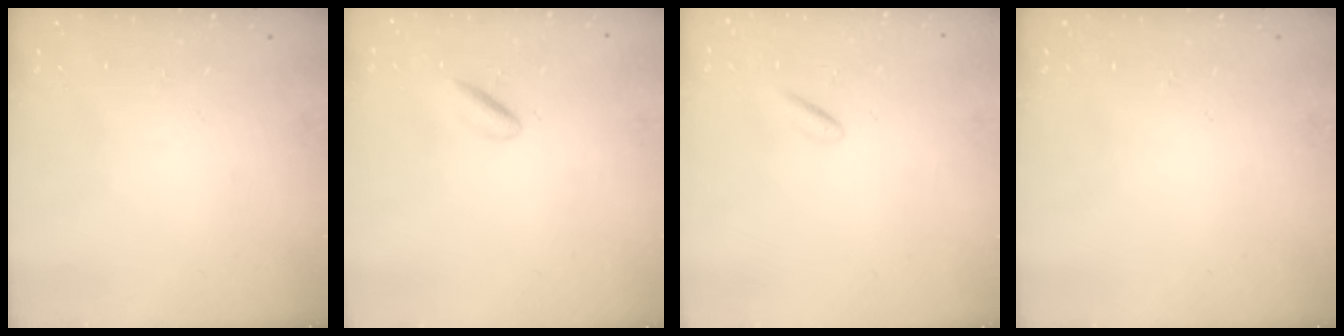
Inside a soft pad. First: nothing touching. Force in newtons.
{"total": 2.0, "press": 1.9, "slide": 0.5}
{"total": 0.6, "press": 0.2, "slide": 0.5}
{"total": 0.0}